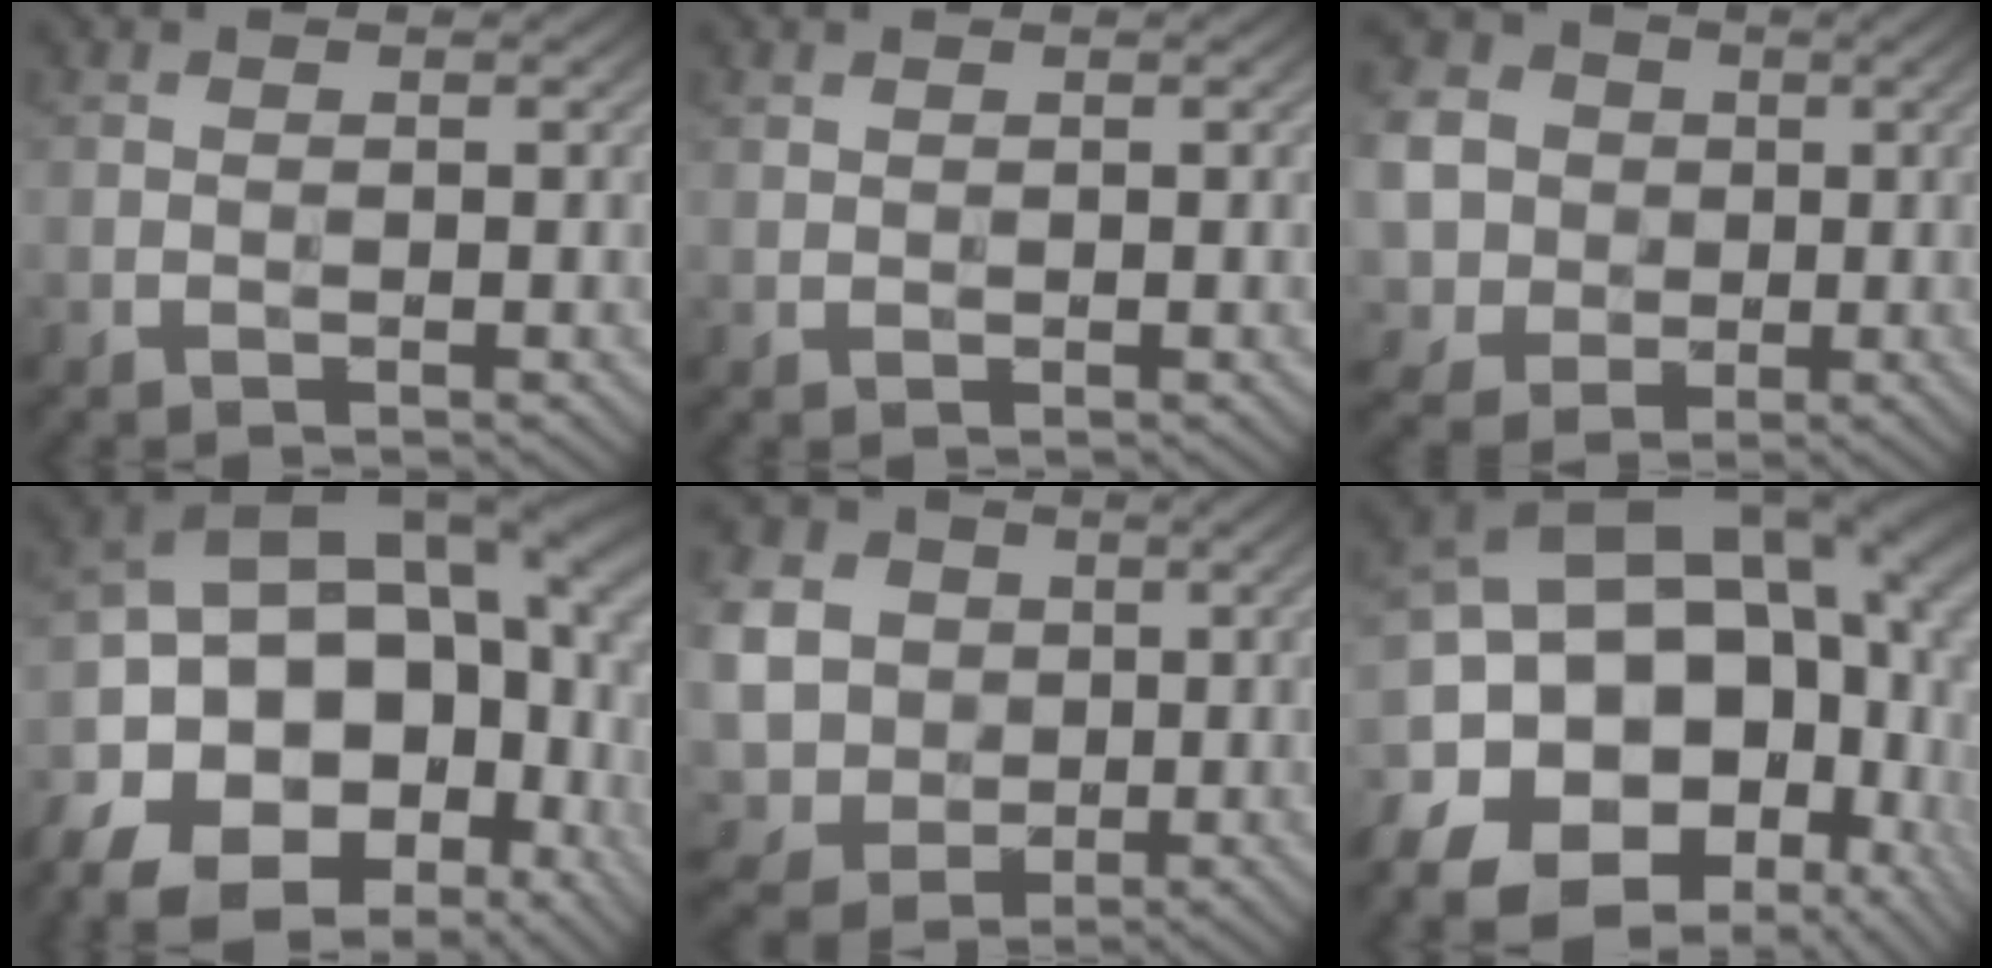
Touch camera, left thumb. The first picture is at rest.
{"total": 0.7, "force": [0.5, 0.4, 0.2], "torque": [-0.006, -0.002, 0.014]}
{"total": 13.3, "force": [1.3, 12.4, 4.8], "torque": [-0.207, -0.004, 0.006]}
{"total": 21.5, "force": [-7.2, 13.6, 15.1], "torque": [-0.294, -0.032, -0.091]}
{"total": 11.5, "force": [1.2, 10.3, 4.9], "torque": [-0.190, -0.009, 0.009]}
{"total": 21.5, "force": [-3.0, 15.6, 14.4], "torque": [-0.260, -0.002, -0.034]}